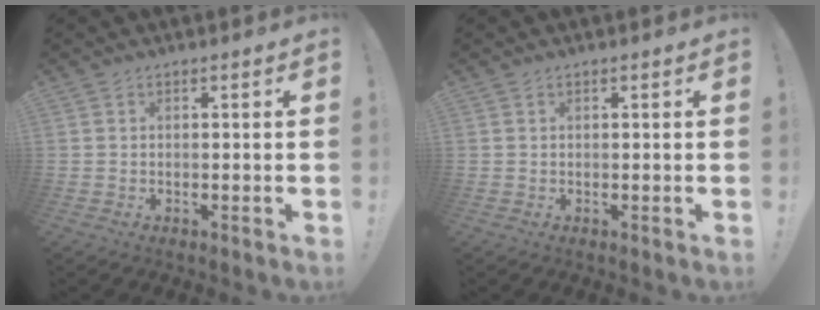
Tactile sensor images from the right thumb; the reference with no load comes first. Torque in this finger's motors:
{"motor_torque": [0.00, -0.02, 0.01, 0.05, 0.01]}